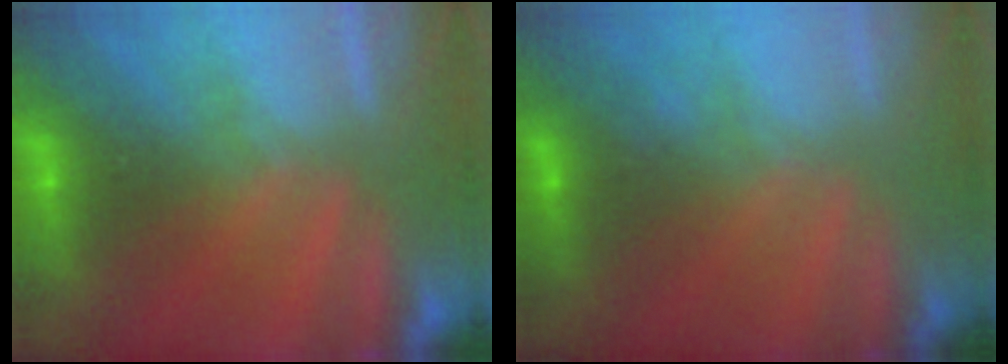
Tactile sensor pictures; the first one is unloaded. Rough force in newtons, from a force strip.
{"total": 1.9}